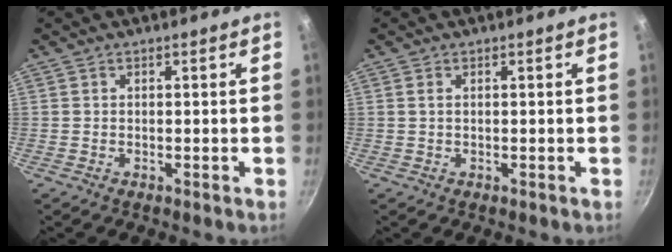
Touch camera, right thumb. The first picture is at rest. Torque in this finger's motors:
{"motor_torque": [-0.18, 0.11, 0.01, 0.57, 0.03]}